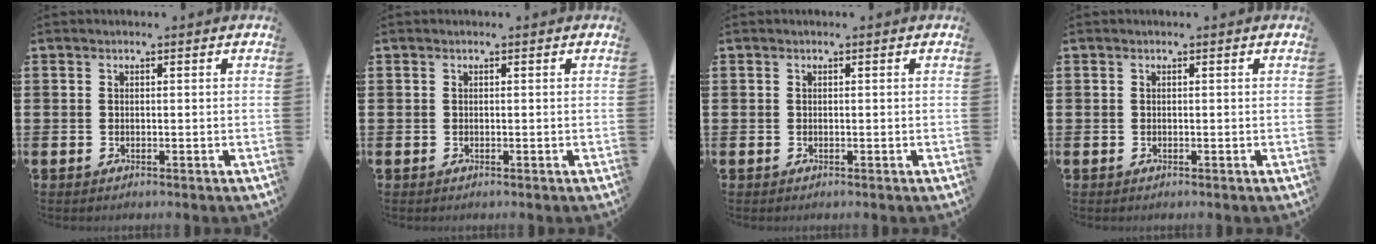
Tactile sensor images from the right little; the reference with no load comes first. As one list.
[{"total": 0.0}, {"total": 0.0}, {"total": 0.0}]